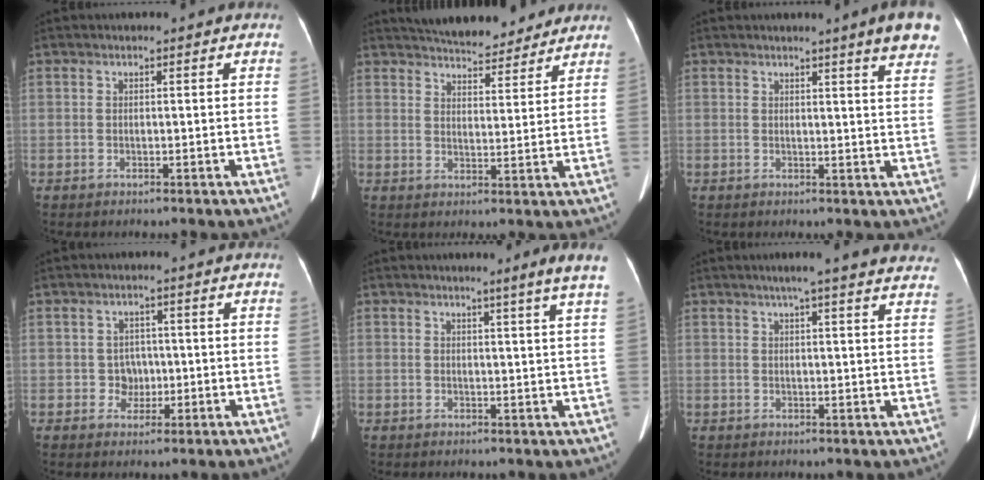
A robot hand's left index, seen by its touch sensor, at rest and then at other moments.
{"total": 12.8, "force": [11.7, 3.1, 4.1], "torque": [-0.051, 0.013, 0.161]}
{"total": 6.7, "force": [5.0, -0.1, 4.4], "torque": [-0.047, -0.011, 0.045]}
{"total": 2.6, "force": [-0.2, 2.5, 0.6], "torque": [-0.006, 0.007, 0.001]}
{"total": 4.4, "force": [3.2, -1.3, 2.7], "torque": [-0.037, -0.013, 0.033]}
{"total": 14.8, "force": [12.8, 0.5, 7.5], "torque": [-0.097, 0.011, 0.144]}